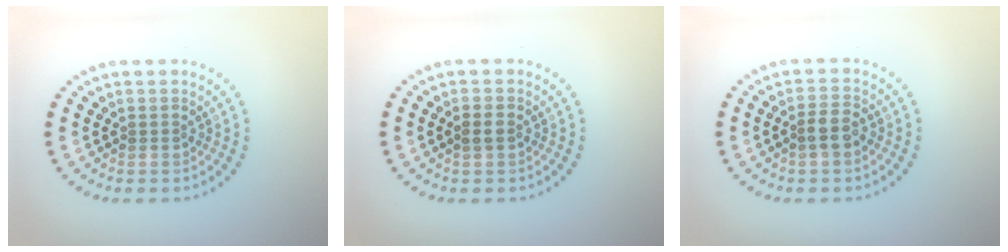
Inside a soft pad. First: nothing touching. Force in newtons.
{"total": 1.4, "press": 1.4, "slide": 0.0}
{"total": 2.1, "press": 2.0, "slide": 0.7}